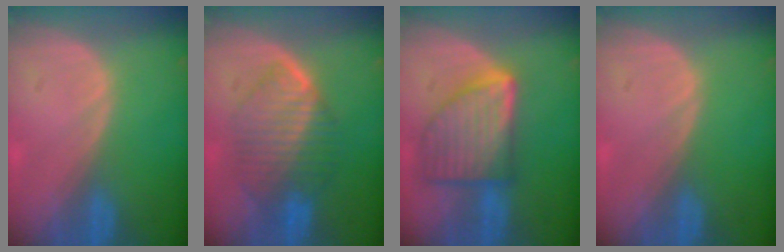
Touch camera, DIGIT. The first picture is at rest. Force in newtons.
{"total": 7.8, "press": 7.8, "slide": 0.3}
{"total": 9.4, "press": 9.3, "slide": 0.6}
{"total": 0.0}